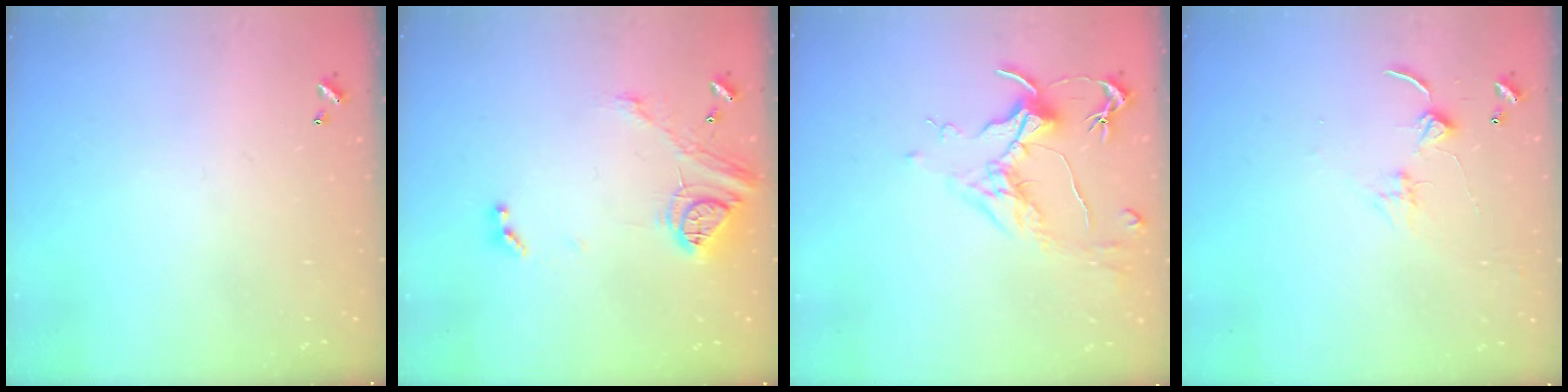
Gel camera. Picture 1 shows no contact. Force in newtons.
{"total": 14.9, "press": 14.8, "slide": 1.7}
{"total": 1.7, "press": 1.4, "slide": 0.9}
{"total": 2.4, "press": 2.3, "slide": 0.4}